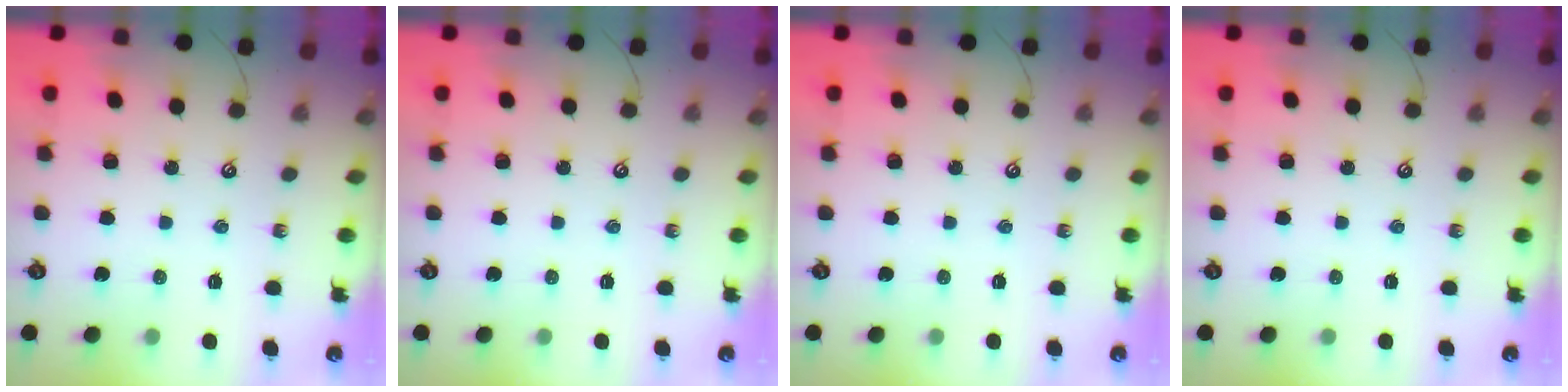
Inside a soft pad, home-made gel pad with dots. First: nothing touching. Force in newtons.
{"total": 0.0}
{"total": 0.0}
{"total": 0.0}